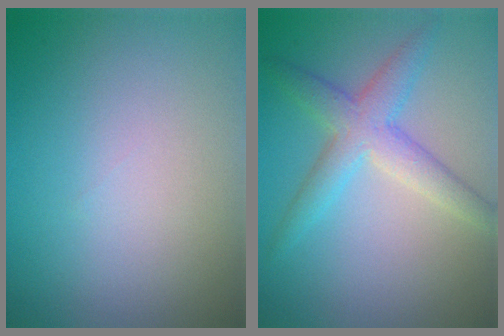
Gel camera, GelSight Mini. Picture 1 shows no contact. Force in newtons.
{"total": 4.0, "press": 4.0, "slide": 0.2}